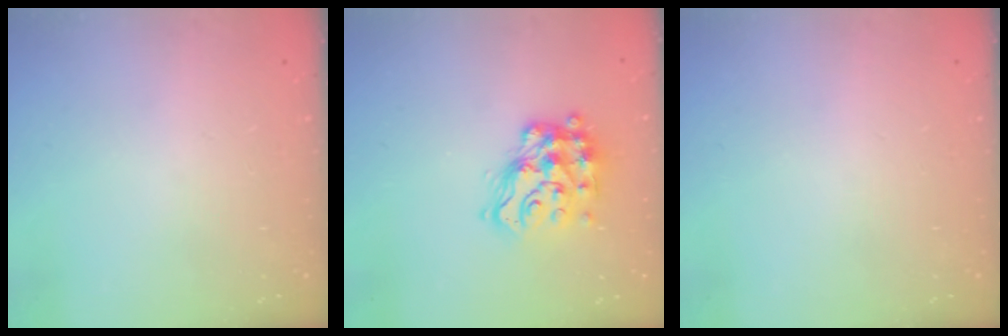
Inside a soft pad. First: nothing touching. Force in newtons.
{"total": 15.2, "press": 15.2, "slide": 0.9}
{"total": 0.0}